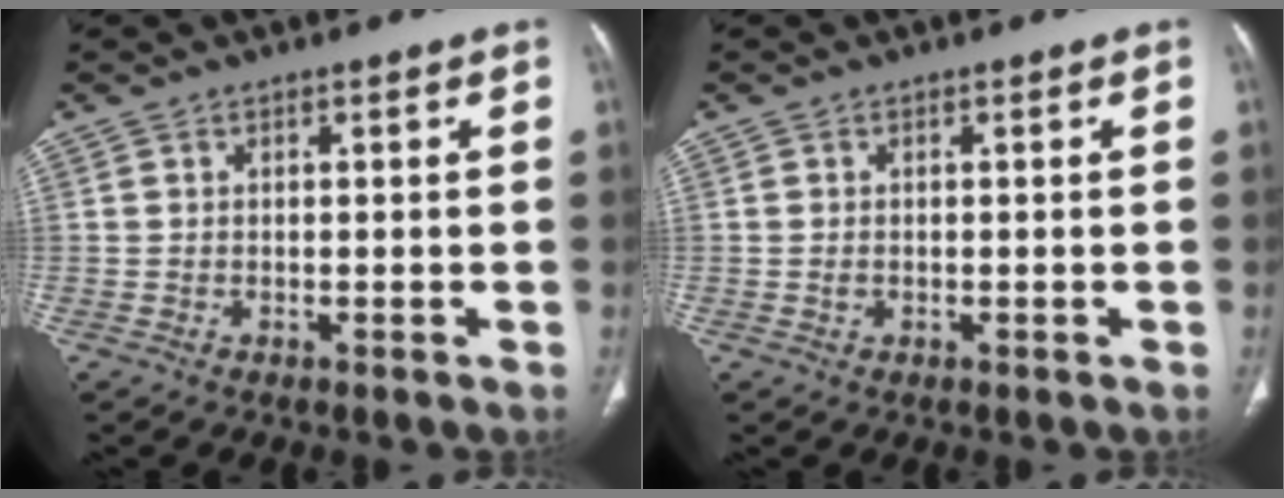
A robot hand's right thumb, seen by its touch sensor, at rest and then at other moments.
{"total": 0.7, "force": [-0.2, 0.6, 0.5], "torque": [-0.012, -0.001, -0.002]}